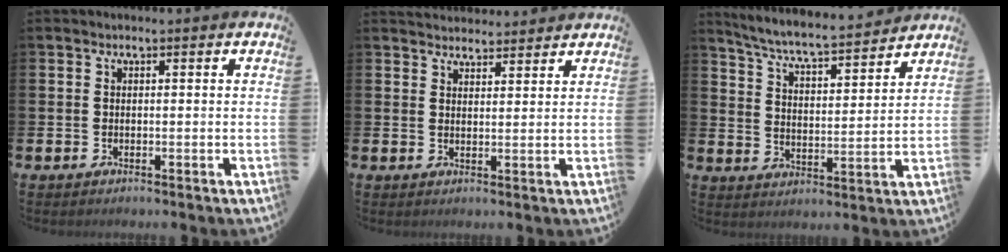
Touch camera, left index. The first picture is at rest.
{"total": 3.0, "force": [3.0, 0.7, -0.1], "torque": [-0.006, -0.013, 0.056]}
{"total": 6.4, "force": [6.0, 0.4, 2.0], "torque": [-0.070, -0.044, 0.102]}